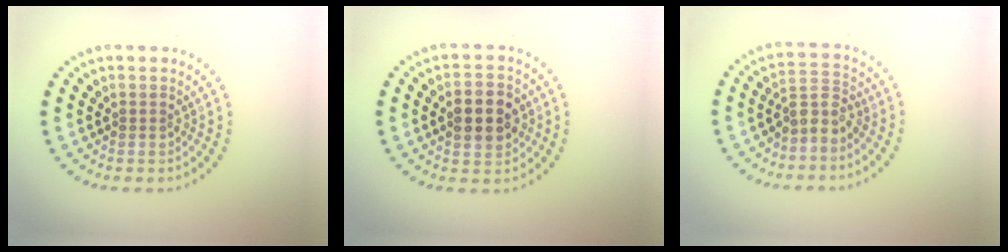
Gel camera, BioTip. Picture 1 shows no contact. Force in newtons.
{"total": 4.5, "press": 4.5, "slide": 0.1}
{"total": 2.4, "press": 2.0, "slide": 1.4}